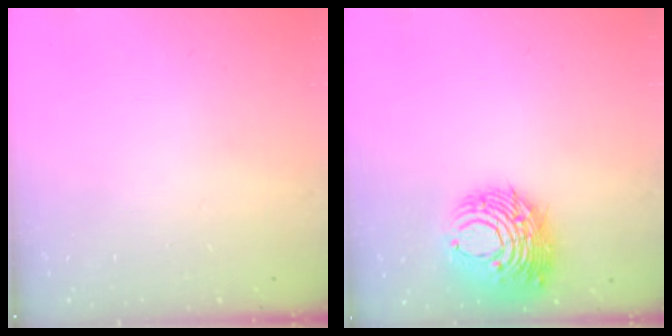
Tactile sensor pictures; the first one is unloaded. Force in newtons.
{"total": 12.5, "press": 12.4, "slide": 1.5}